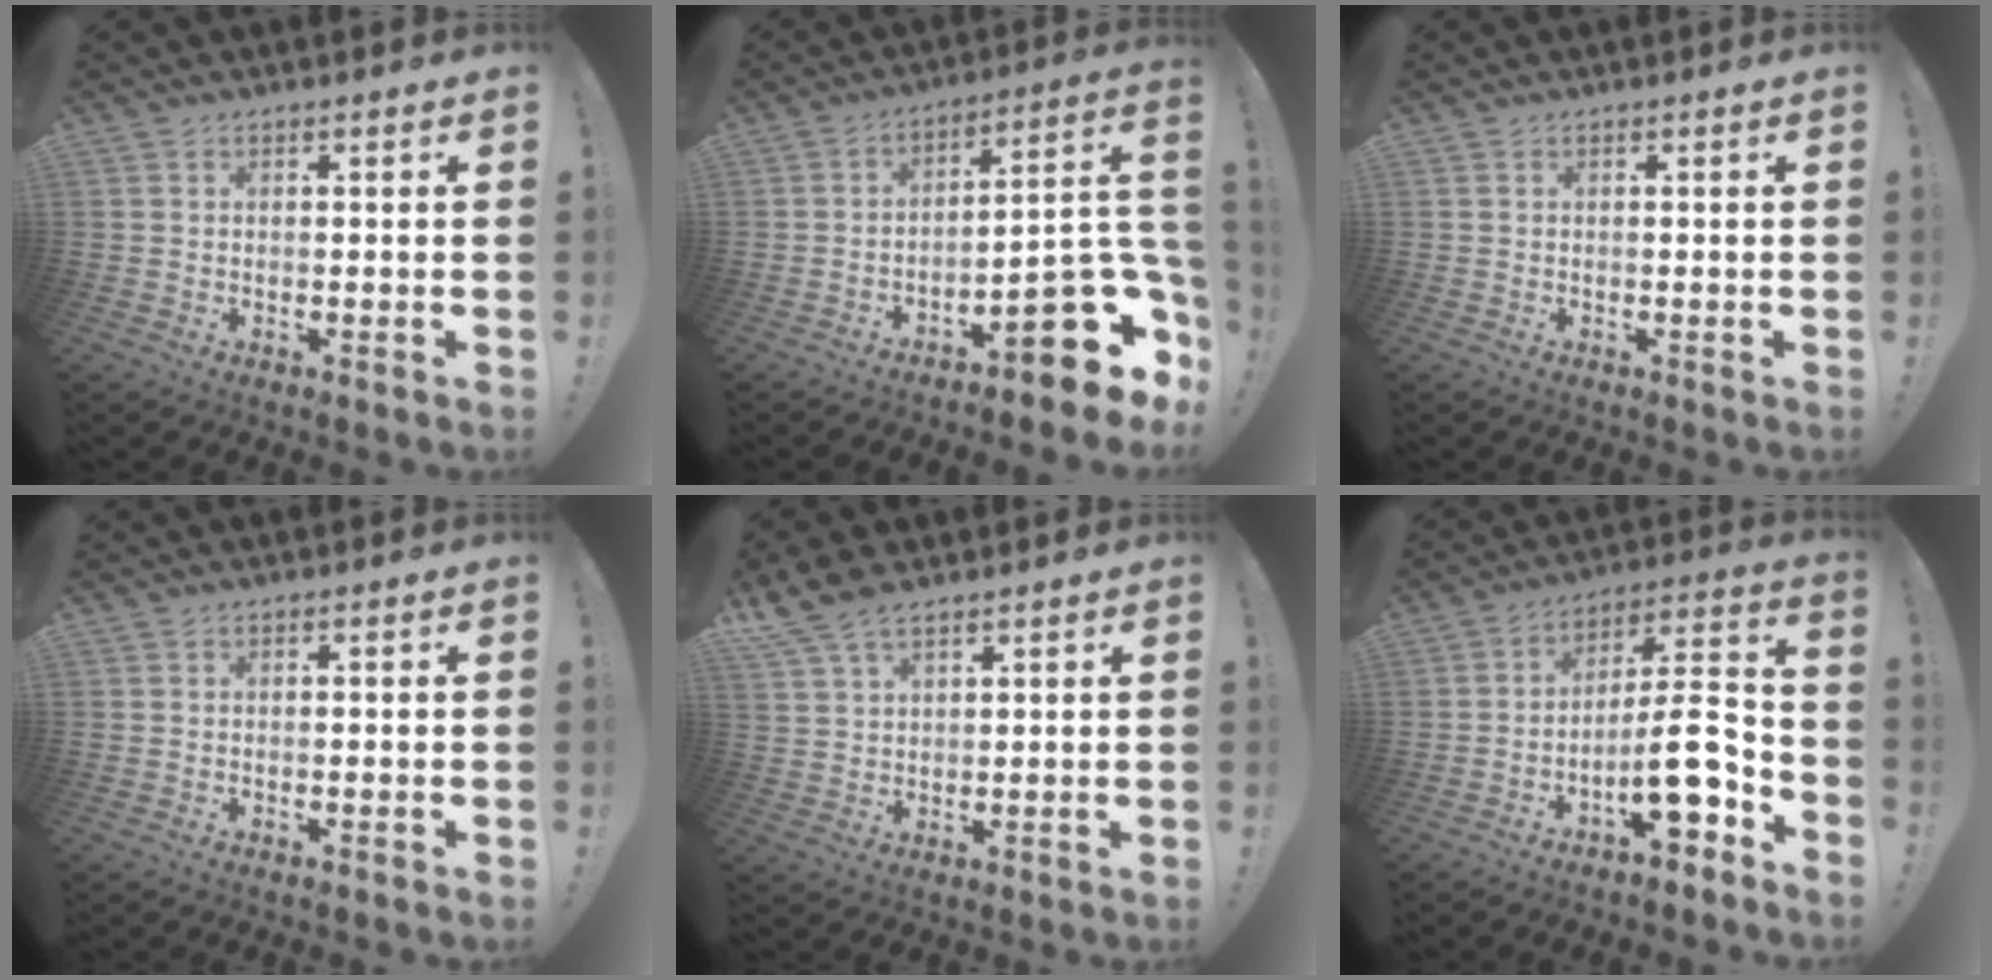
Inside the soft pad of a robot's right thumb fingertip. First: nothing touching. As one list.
[{"total": 17.3, "force": [-9.2, 5.8, 13.5], "torque": [-0.151, 0.051, -0.139]}, {"total": 0.0}, {"total": 0.0}, {"total": 7.4, "force": [5.4, 2.9, 4.2], "torque": [-0.083, -0.018, 0.108]}, {"total": 13.7, "force": [-6.1, 4.1, 11.5], "torque": [-0.164, 0.037, -0.098]}]